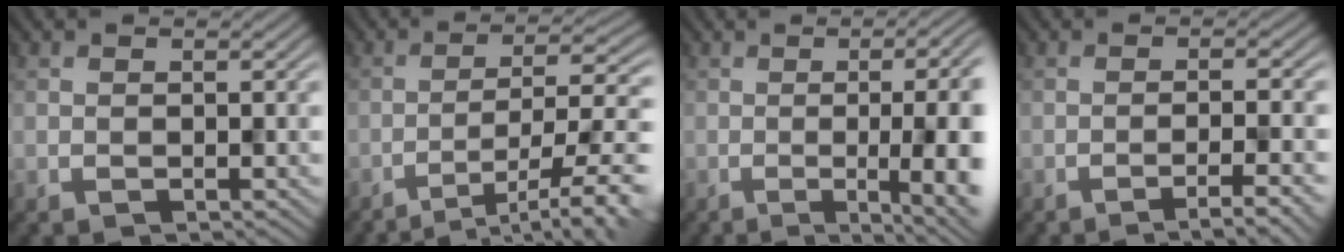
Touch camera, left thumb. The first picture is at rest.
{"total": 9.7, "force": [-5.7, 2.0, 7.6], "torque": [-0.102, 0.007, -0.084]}
{"total": 12.9, "force": [-1.0, 3.8, 12.3], "torque": [-0.117, 0.008, -0.012]}
{"total": 5.3, "force": [-3.0, 0.4, 4.3], "torque": [-0.065, 0.007, -0.049]}